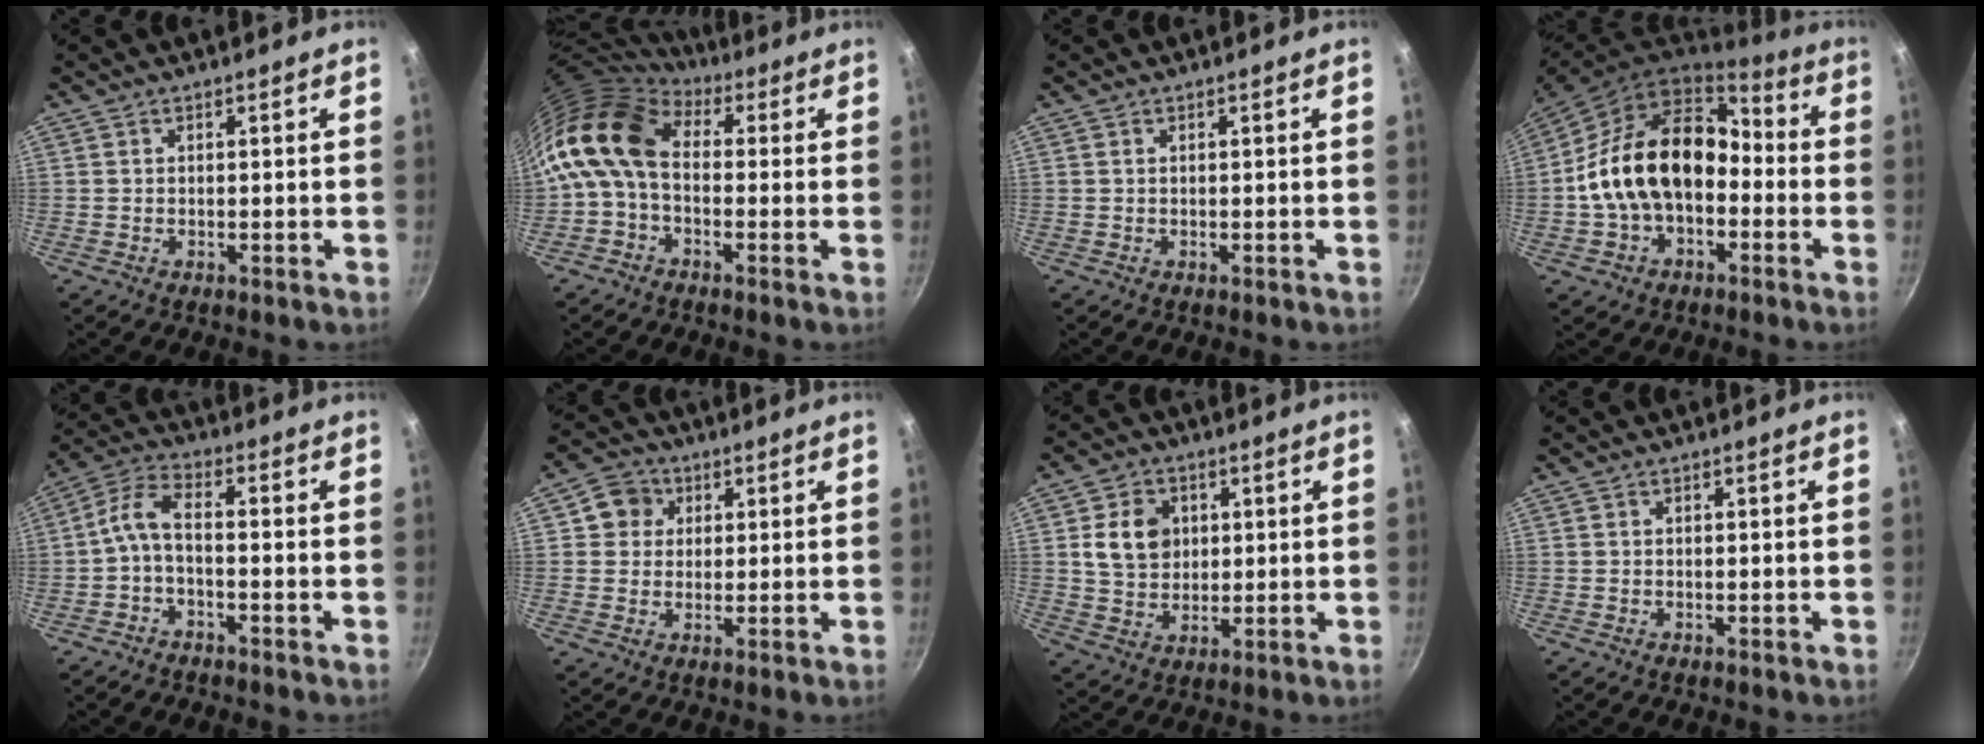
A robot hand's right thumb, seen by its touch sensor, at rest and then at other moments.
{"total": 12.7, "force": [0.5, 8.7, 9.3], "torque": [-0.172, 0.025, -0.013]}
{"total": 0.0}
{"total": 18.8, "force": [-2.1, 13.0, 13.4], "torque": [-0.206, 0.059, -0.043]}
{"total": 5.8, "force": [-2.2, 2.4, 4.8], "torque": [-0.115, 0.037, -0.052]}
{"total": 6.0, "force": [1.8, 5.5, 1.7], "torque": [0.012, 0.005, 0.020]}
{"total": 6.8, "force": [1.7, 5.4, 3.7], "torque": [-0.047, -0.005, 0.032]}
{"total": 0.0}